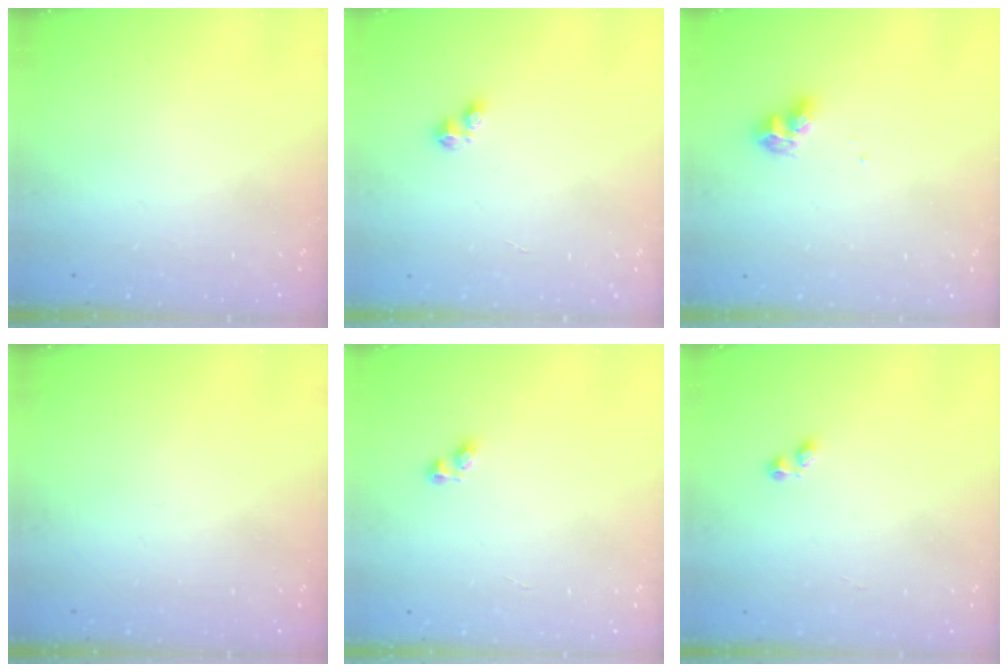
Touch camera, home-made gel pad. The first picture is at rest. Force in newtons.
{"total": 2.5, "press": 2.5, "slide": 0.4}
{"total": 8.1, "press": 8.1, "slide": 0.8}
{"total": 0.0}
{"total": 2.0, "press": 2.0, "slide": 0.3}
{"total": 1.6, "press": 1.5, "slide": 0.4}